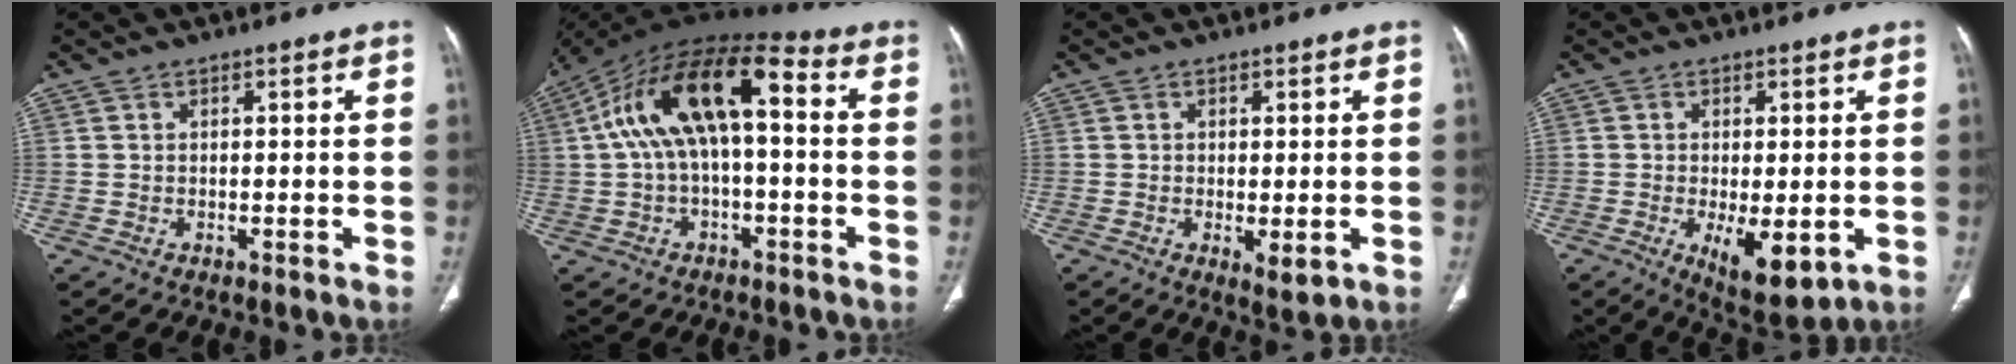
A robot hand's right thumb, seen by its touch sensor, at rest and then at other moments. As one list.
[{"total": 16.0, "force": [1.5, 7.5, 14.1], "torque": [-0.253, 0.058, 0.018]}, {"total": 3.4, "force": [-0.8, 1.2, 3.1], "torque": [-0.050, -0.012, -0.008]}, {"total": 9.2, "force": [-2.5, 3.7, 8.0], "torque": [-0.118, -0.020, -0.027]}]